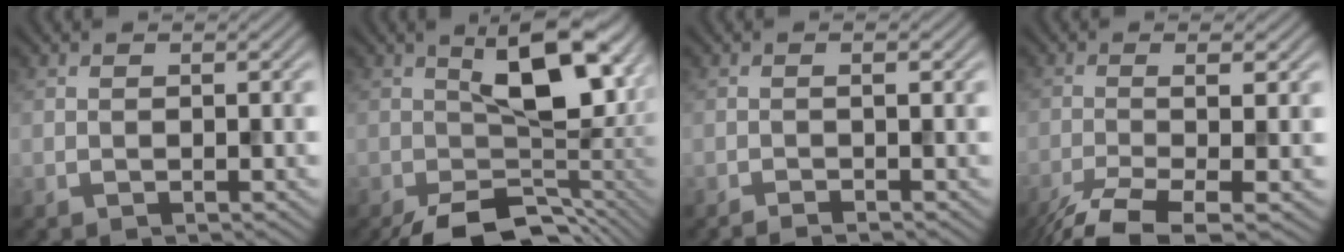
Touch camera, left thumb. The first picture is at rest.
{"total": 12.7, "force": [-2.3, 6.3, 10.8], "torque": [-0.169, -0.013, -0.031]}
{"total": 1.5, "force": [-0.8, 0.0, 1.2], "torque": [-0.015, 0.007, -0.019]}
{"total": 7.0, "force": [-3.4, 1.3, 6.0], "torque": [-0.097, -0.006, -0.069]}